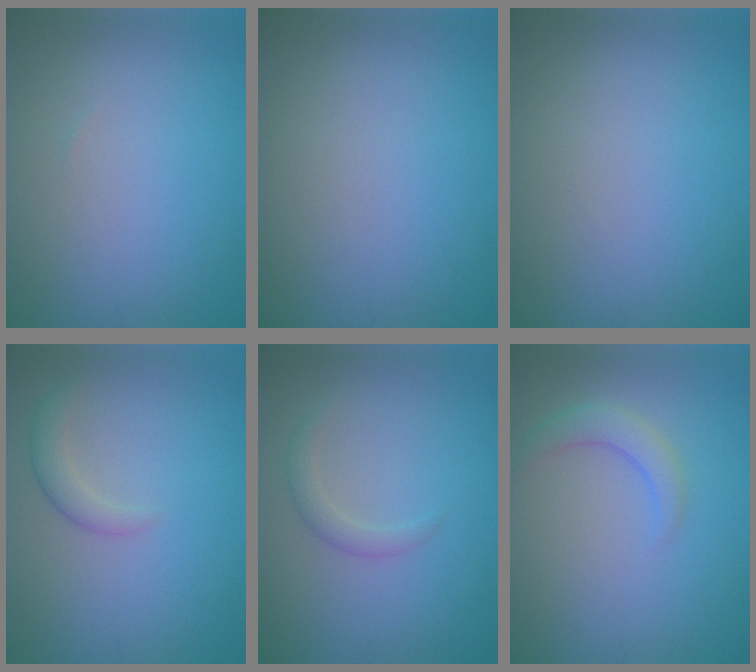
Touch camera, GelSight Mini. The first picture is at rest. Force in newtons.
{"total": 0.0}
{"total": 0.0}
{"total": 1.8, "press": 1.8, "slide": 0.0}
{"total": 1.5, "press": 1.5, "slide": 0.1}
{"total": 2.2, "press": 2.2, "slide": 0.3}